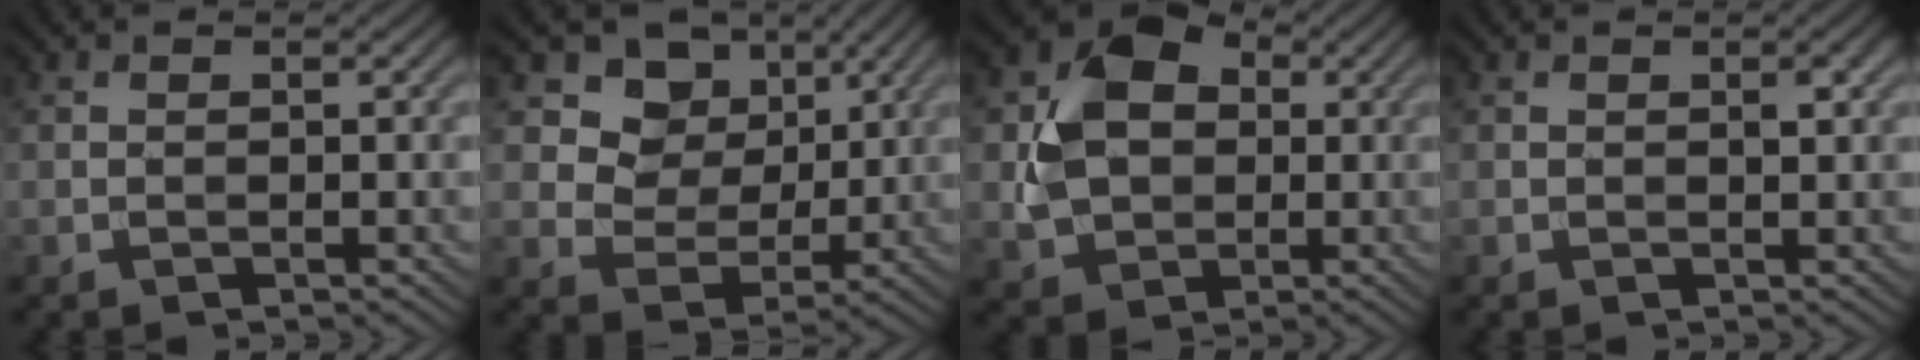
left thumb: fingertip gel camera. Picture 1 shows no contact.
{"total": 10.6, "force": [5.1, 7.9, 4.8], "torque": [-0.109, -0.013, 0.108]}
{"total": 8.2, "force": [0.9, 6.9, 4.4], "torque": [-0.097, 0.002, 0.019]}
{"total": 1.2, "force": [0.4, 0.4, 1.1], "torque": [-0.015, -0.001, 0.008]}